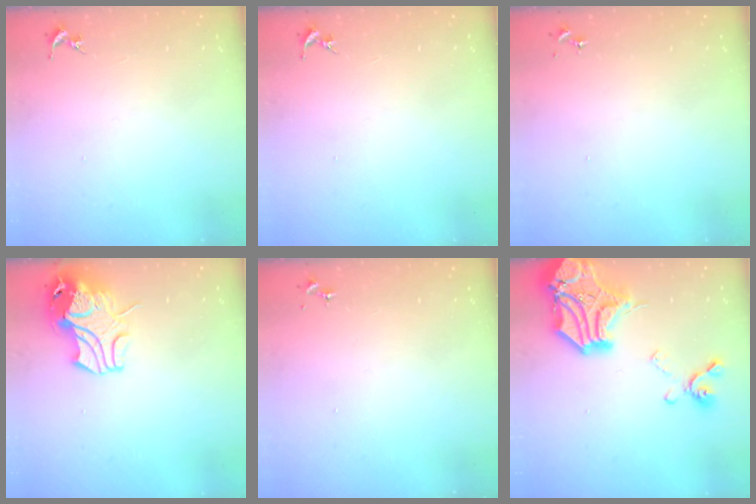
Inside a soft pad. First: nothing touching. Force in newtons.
{"total": 0.0}
{"total": 0.0}
{"total": 12.1, "press": 12.0, "slide": 1.8}
{"total": 0.0}
{"total": 22.5, "press": 22.3, "slide": 2.7}